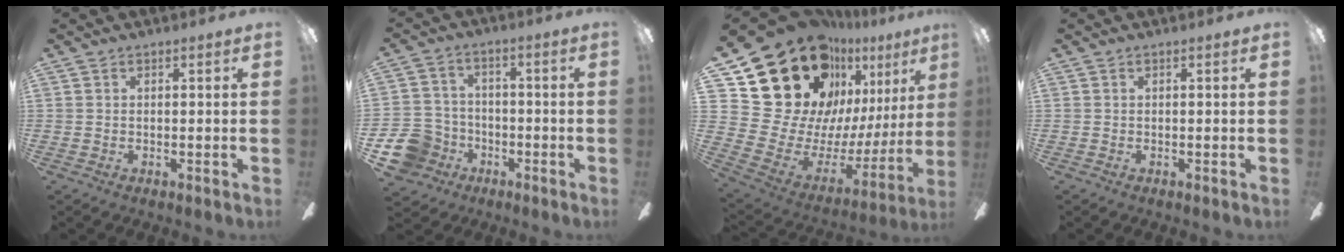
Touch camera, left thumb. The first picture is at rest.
{"total": 10.7, "force": [-4.9, 8.9, 3.2], "torque": [-0.097, 0.036, -0.085]}
{"total": 28.9, "force": [17.8, 18.5, 13.2], "torque": [-0.233, -0.132, 0.366]}
{"total": 0.0}